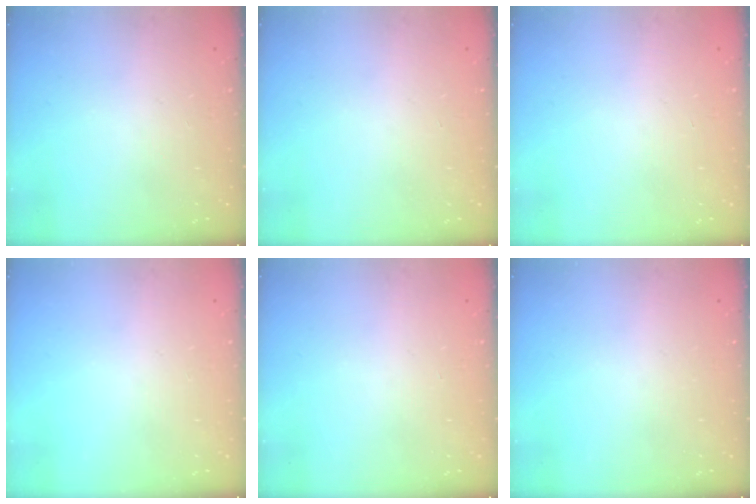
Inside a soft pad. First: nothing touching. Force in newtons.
{"total": 0.0}
{"total": 0.0}
{"total": 0.0}
{"total": 0.0}
{"total": 0.0}